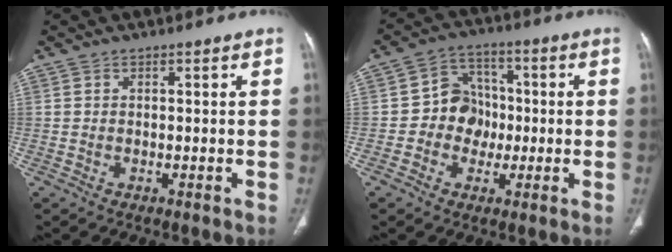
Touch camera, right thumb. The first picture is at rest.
{"total": 8.4, "force": [-1.0, 7.5, 3.6], "torque": [-0.014, 0.022, -0.027]}